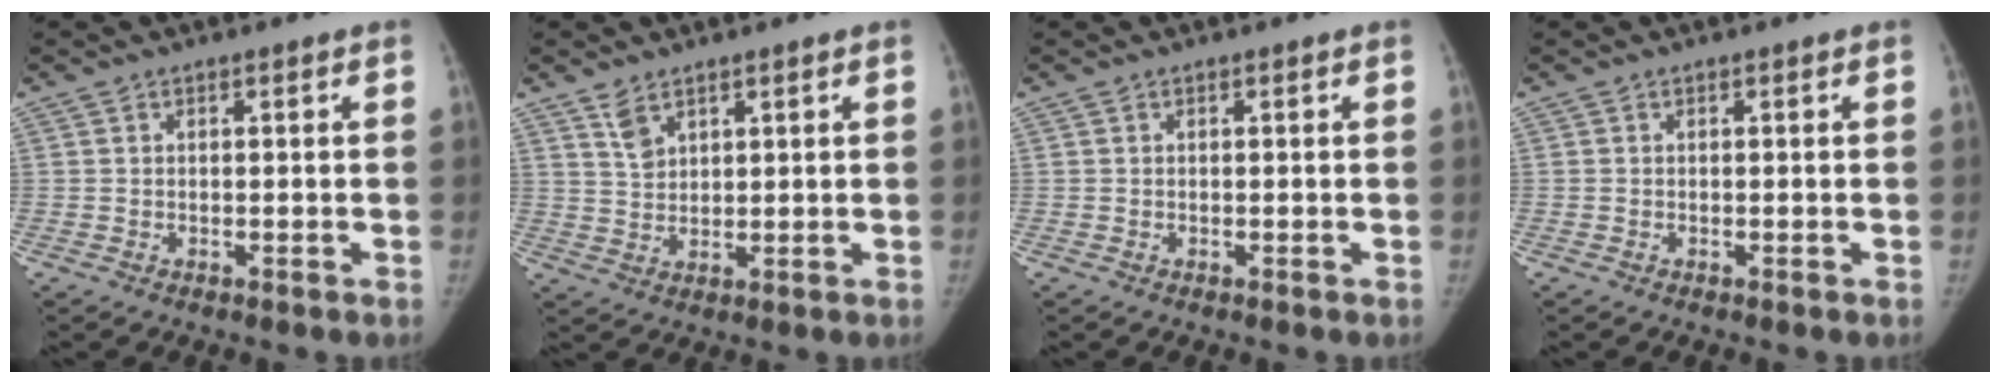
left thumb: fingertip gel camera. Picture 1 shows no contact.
{"total": 3.6, "force": [2.6, 1.9, 1.6], "torque": [-0.020, -0.023, 0.057]}
{"total": 0.0}
{"total": 0.0}